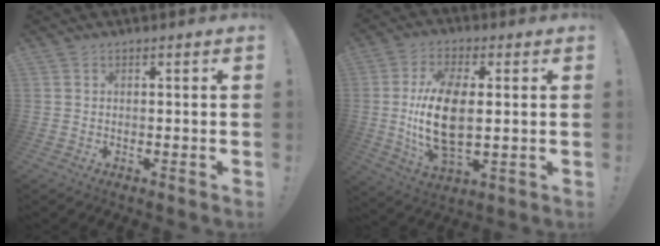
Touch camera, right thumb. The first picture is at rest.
{"total": 16.3, "force": [0.7, 8.5, 13.9], "torque": [-0.283, -0.008, 0.010]}